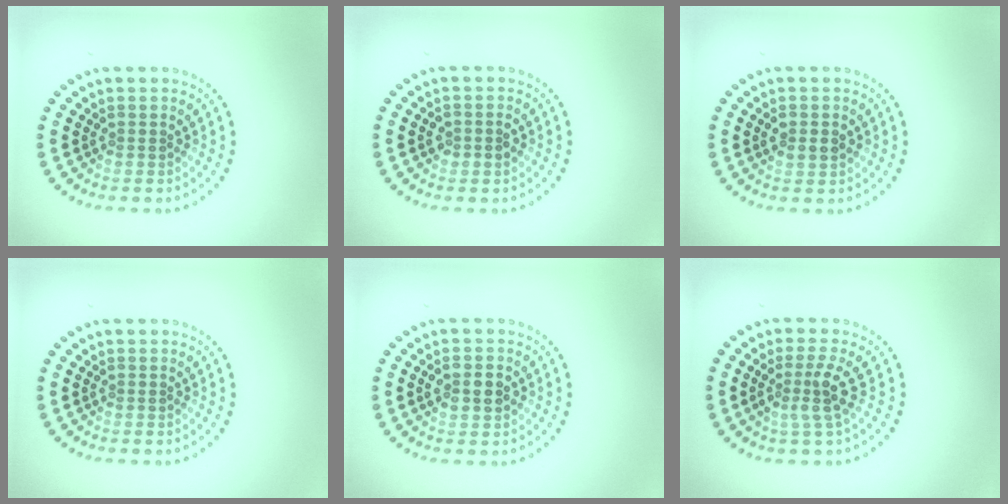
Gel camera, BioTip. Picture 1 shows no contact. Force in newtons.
{"total": 1.5, "press": 1.5, "slide": 0.3}
{"total": 1.6, "press": 1.6, "slide": 0.2}
{"total": 0.0}
{"total": 2.4, "press": 2.4, "slide": 0.3}
{"total": 2.8, "press": 2.0, "slide": 1.9}